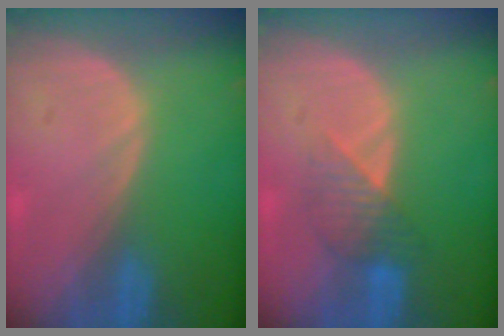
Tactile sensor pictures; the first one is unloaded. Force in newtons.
{"total": 4.1, "press": 3.8, "slide": 1.4}